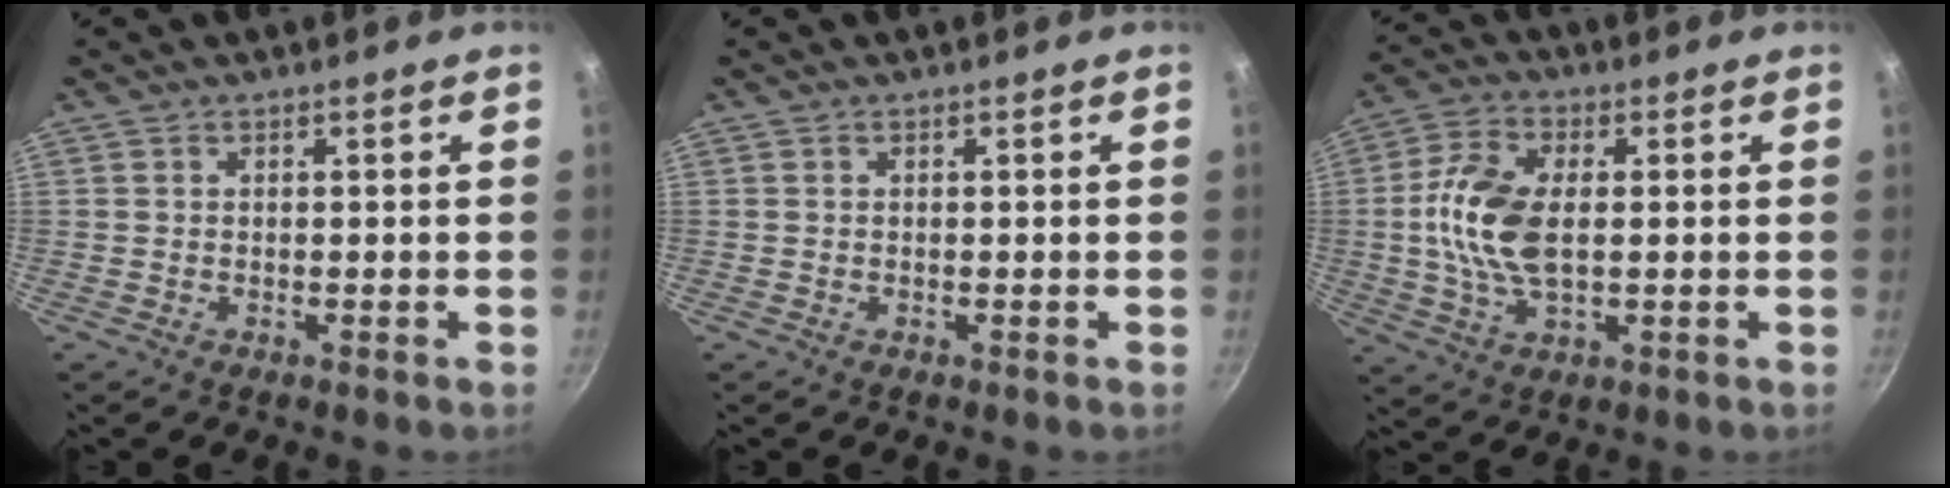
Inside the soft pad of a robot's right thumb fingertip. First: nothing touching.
{"total": 0.0}
{"total": 12.2, "force": [0.5, 6.8, 10.1], "torque": [-0.198, 0.014, 0.004]}